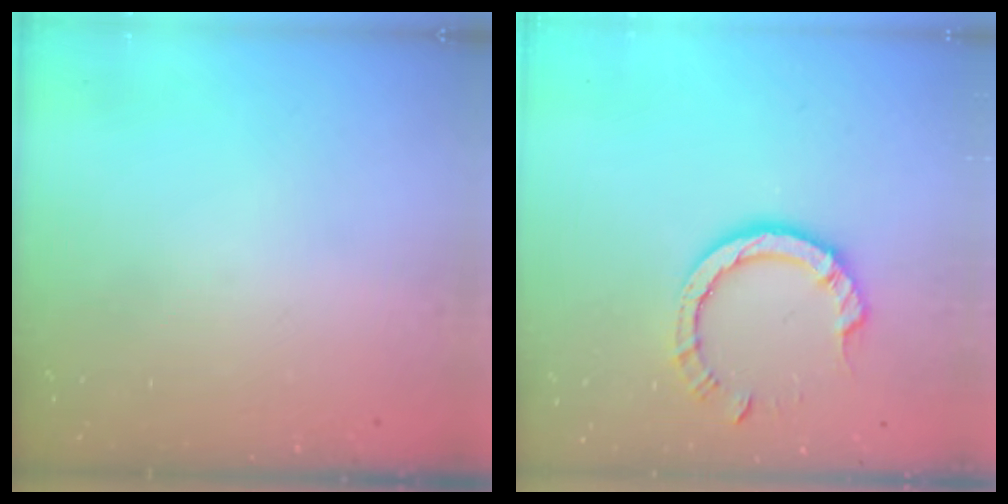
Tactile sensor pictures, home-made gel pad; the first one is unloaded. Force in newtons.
{"total": 8.5, "press": 8.4, "slide": 1.0}